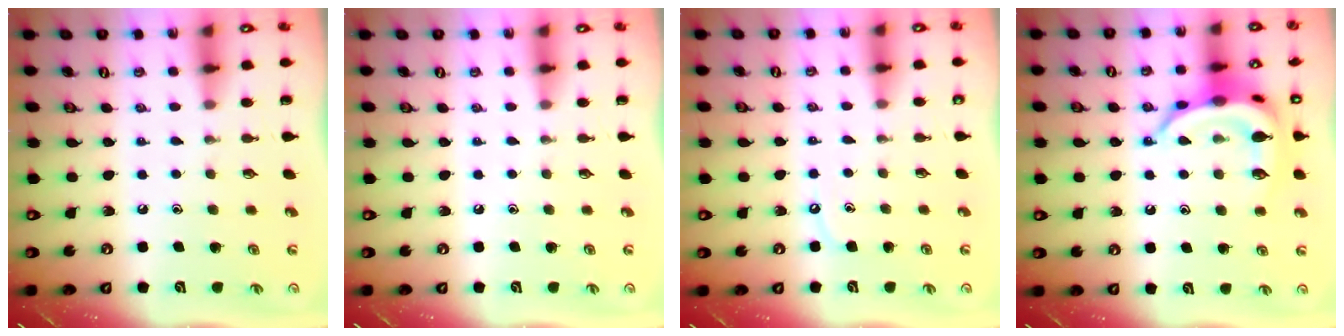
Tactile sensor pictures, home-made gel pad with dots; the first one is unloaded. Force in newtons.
{"total": 0.0}
{"total": 3.6, "press": 3.5, "slide": 0.5}
{"total": 17.2, "press": 17.2, "slide": 0.2}